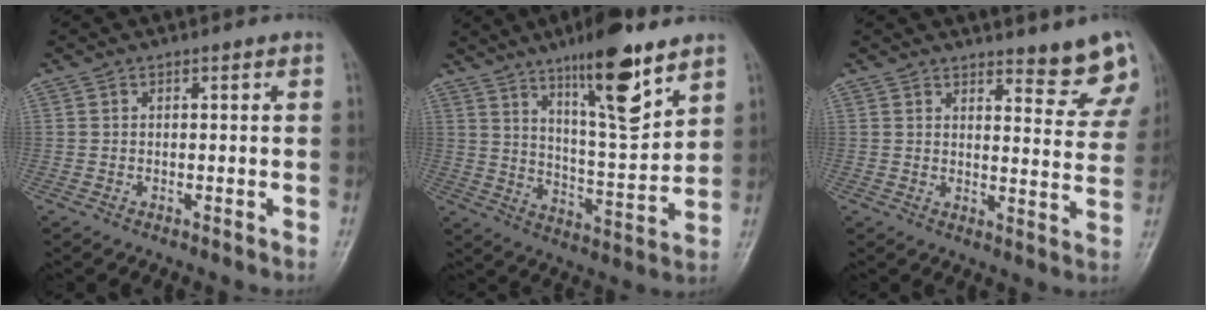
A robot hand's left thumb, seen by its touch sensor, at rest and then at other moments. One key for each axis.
{"total": 15.3, "fx": 9.6, "fy": 3.4, "fz": 11.4, "tx": -0.167, "ty": -0.059, "tz": 0.165}
{"total": 8.2, "fx": 7.1, "fy": 2.1, "fz": 3.5, "tx": -0.011, "ty": -0.054, "tz": 0.076}